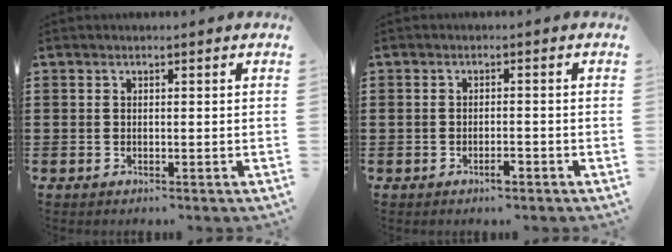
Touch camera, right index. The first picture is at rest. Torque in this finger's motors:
{"motor_torque": [-0.14, 0.06, 0.00, 0.00]}